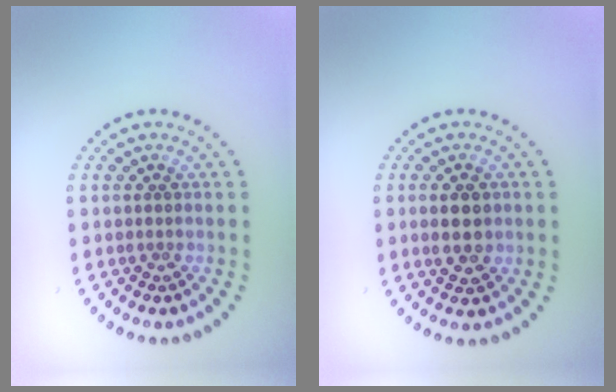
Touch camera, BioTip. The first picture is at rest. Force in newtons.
{"total": 2.8, "press": 2.8, "slide": 0.3}